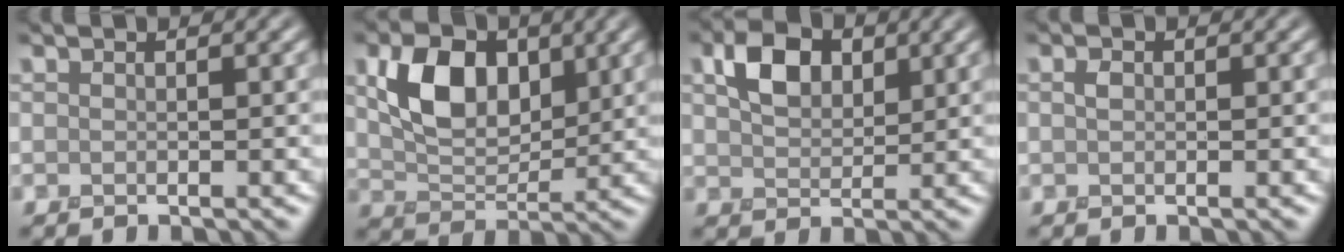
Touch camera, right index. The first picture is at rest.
{"total": 6.1, "force": [1.8, 3.8, 4.3], "torque": [-0.084, -0.004, 0.034]}
{"total": 4.1, "force": [1.6, 2.7, 2.6], "torque": [-0.057, 0.005, 0.027]}
{"total": 0.6, "force": [0.0, 0.4, 0.4], "torque": [-0.011, 0.001, -0.003]}